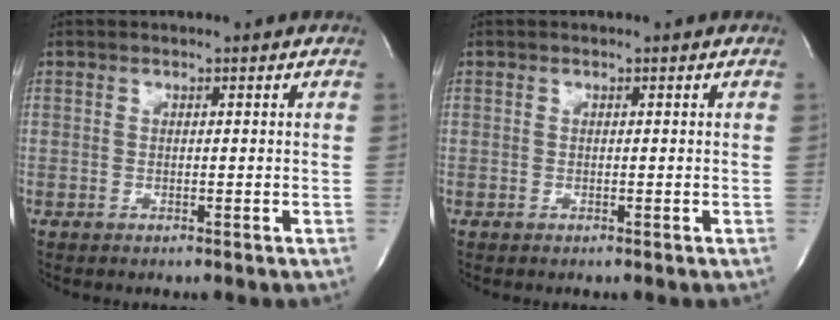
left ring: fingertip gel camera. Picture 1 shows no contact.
{"total": 0.0}